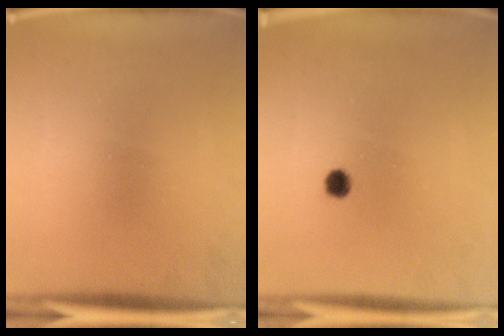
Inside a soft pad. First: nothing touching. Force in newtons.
{"total": 1.4}